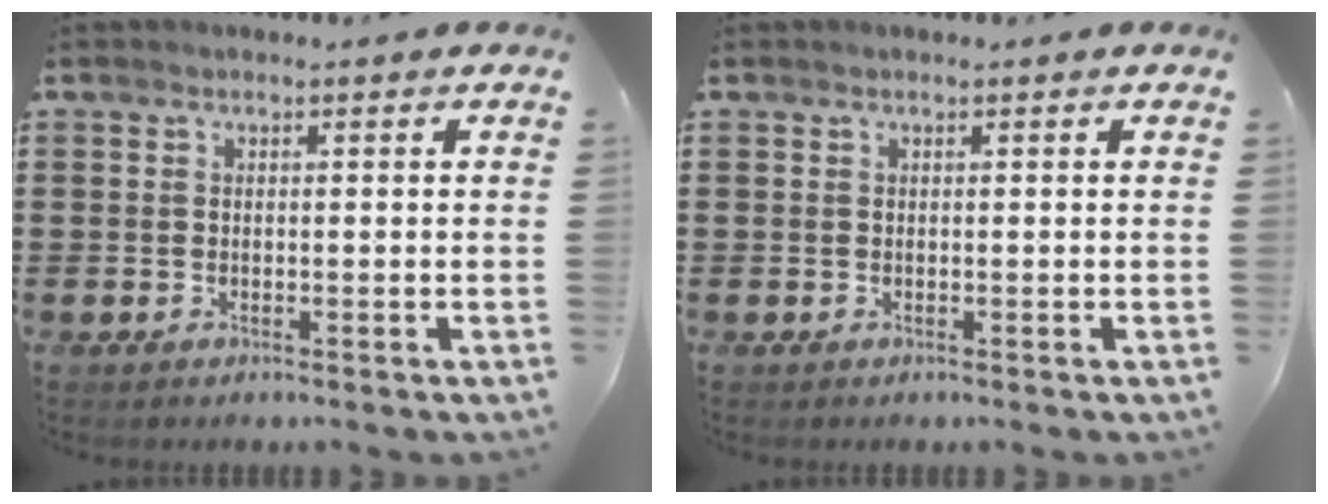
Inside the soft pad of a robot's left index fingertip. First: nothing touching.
{"total": 0.0}